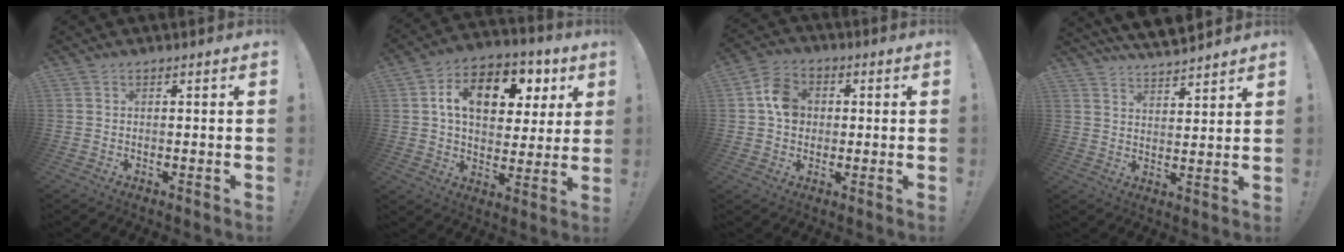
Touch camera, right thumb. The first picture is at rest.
{"total": 15.5, "force": [5.6, 9.9, 10.6], "torque": [-0.152, -0.018, 0.096]}
{"total": 9.3, "force": [1.0, 7.7, 5.0], "torque": [-0.077, 0.014, 0.022]}
{"total": 6.6, "force": [6.1, 1.6, 1.9], "torque": [-0.036, -0.049, 0.111]}